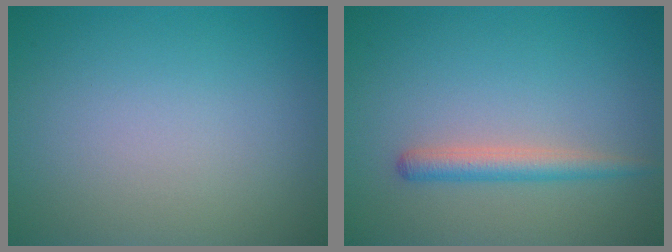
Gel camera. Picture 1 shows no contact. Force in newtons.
{"total": 2.2, "press": 2.2, "slide": 0.1}